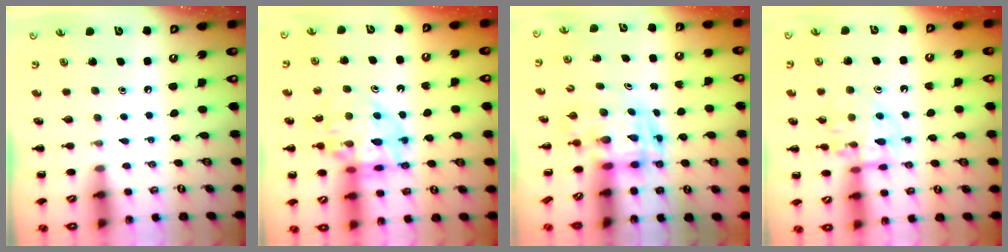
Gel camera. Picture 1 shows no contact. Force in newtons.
{"total": 16.4, "press": 16.1, "slide": 2.9}
{"total": 3.4, "press": 3.3, "slide": 0.6}
{"total": 12.0, "press": 12.0, "slide": 1.1}